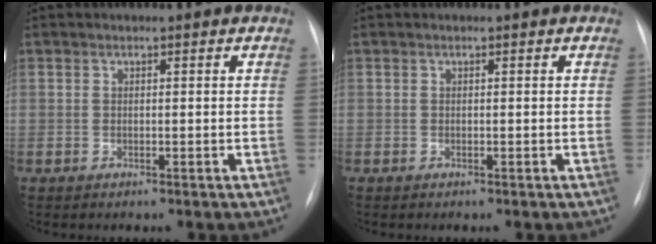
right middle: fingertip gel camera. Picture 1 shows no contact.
{"total": 0.0}